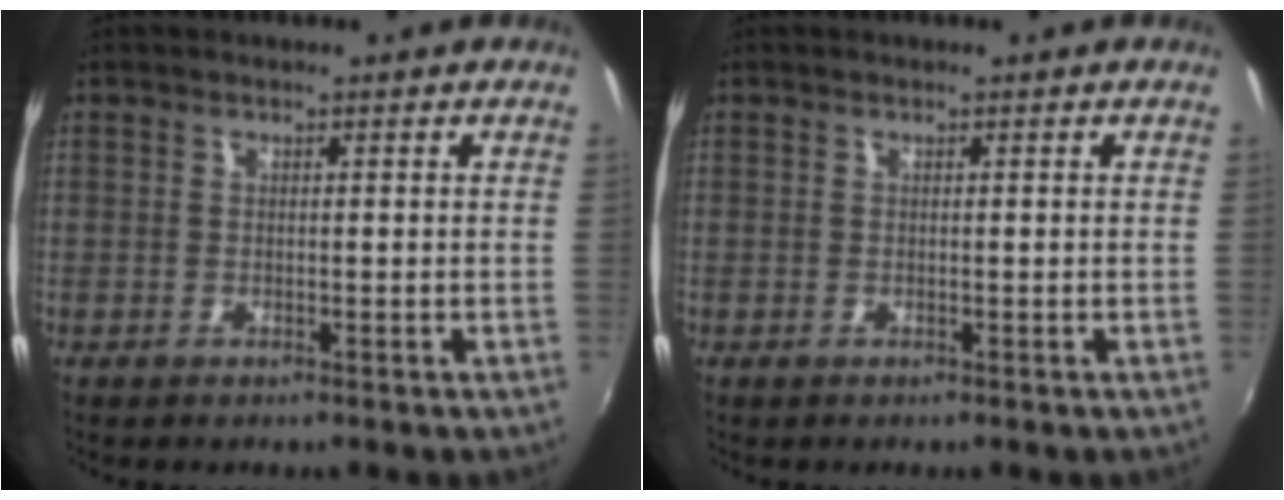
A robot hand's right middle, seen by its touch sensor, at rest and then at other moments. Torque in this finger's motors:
{"motor_torque": [0.00, 0.00, 0.00, 0.00]}